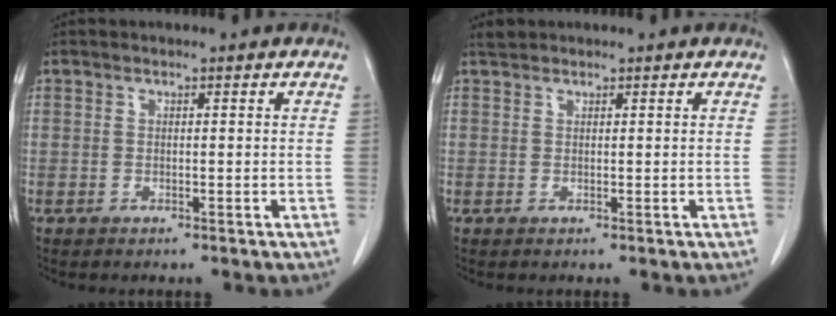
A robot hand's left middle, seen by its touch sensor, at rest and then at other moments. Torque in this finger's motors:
{"motor_torque": [0.12, -0.03, -0.12, 0.00]}